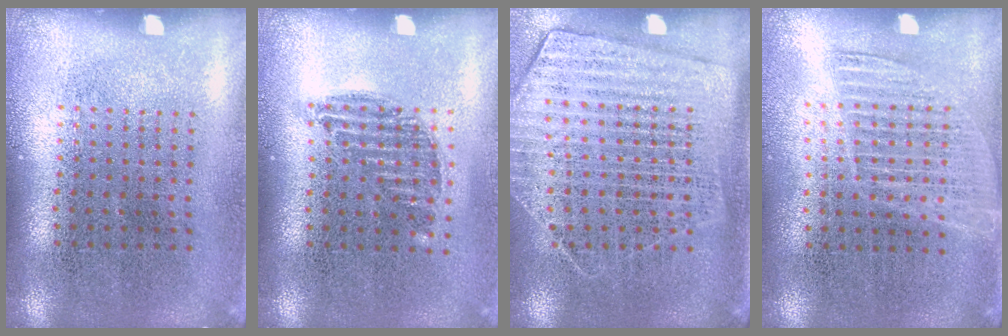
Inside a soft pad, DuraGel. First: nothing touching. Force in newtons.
{"total": 0.9, "press": 0.8, "slide": 0.4}
{"total": 1.7, "press": 1.5, "slide": 0.8}
{"total": 1.3, "press": 1.1, "slide": 0.6}